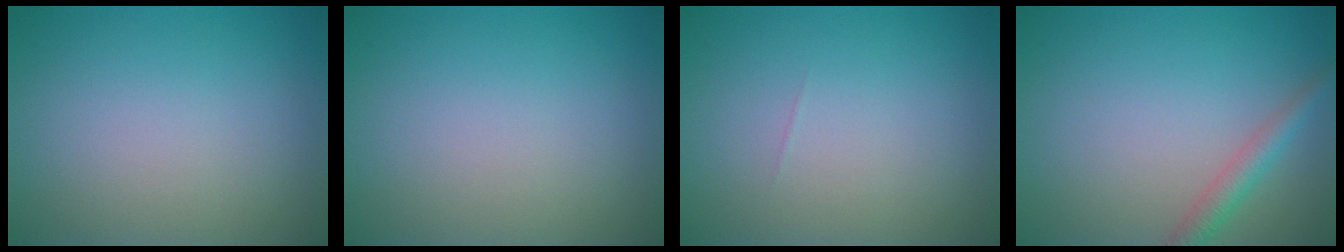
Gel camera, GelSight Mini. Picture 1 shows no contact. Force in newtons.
{"total": 0.0}
{"total": 0.0}
{"total": 2.2, "press": 2.2, "slide": 0.1}